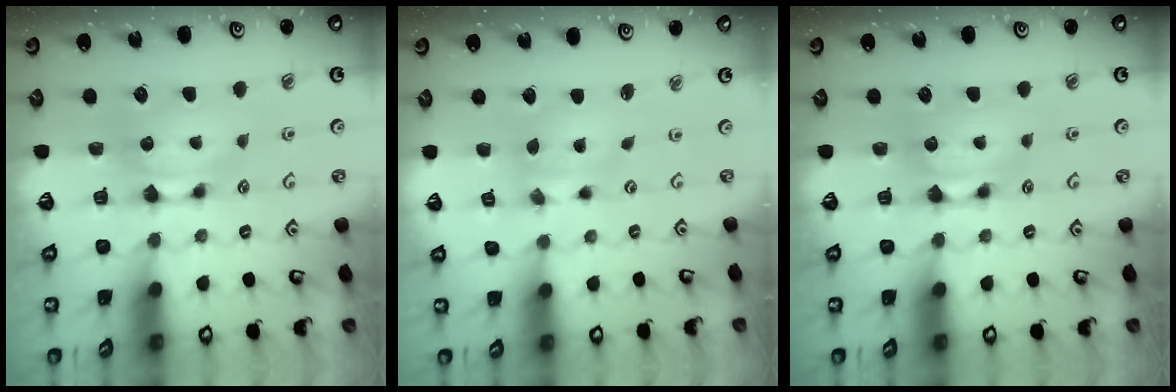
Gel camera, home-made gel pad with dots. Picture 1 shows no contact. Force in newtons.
{"total": 2.0, "press": 1.3, "slide": 1.5}
{"total": 0.6, "press": 0.1, "slide": 0.6}